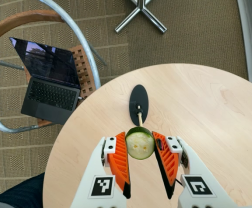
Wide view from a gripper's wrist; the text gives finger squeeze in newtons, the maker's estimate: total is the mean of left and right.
{"total": 8.8, "left": 8.3, "right": 9.2}